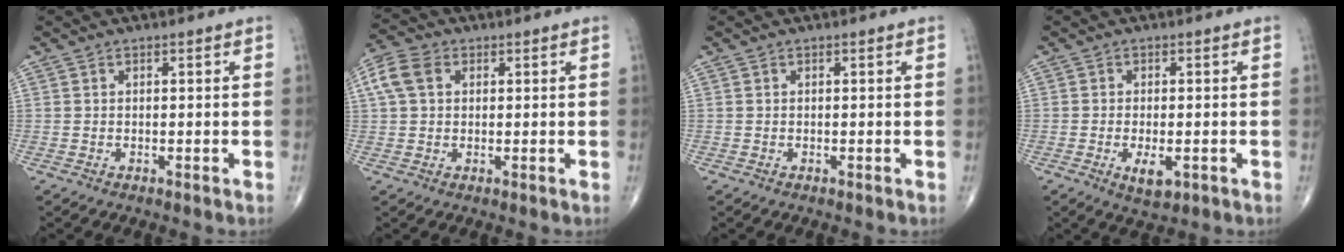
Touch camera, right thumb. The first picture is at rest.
{"total": 6.7, "force": [1.9, 4.8, 4.3], "torque": [-0.095, 0.019, 0.034]}
{"total": 0.0}
{"total": 4.2, "force": [-1.4, 1.9, 3.5], "torque": [-0.058, -0.006, -0.018]}